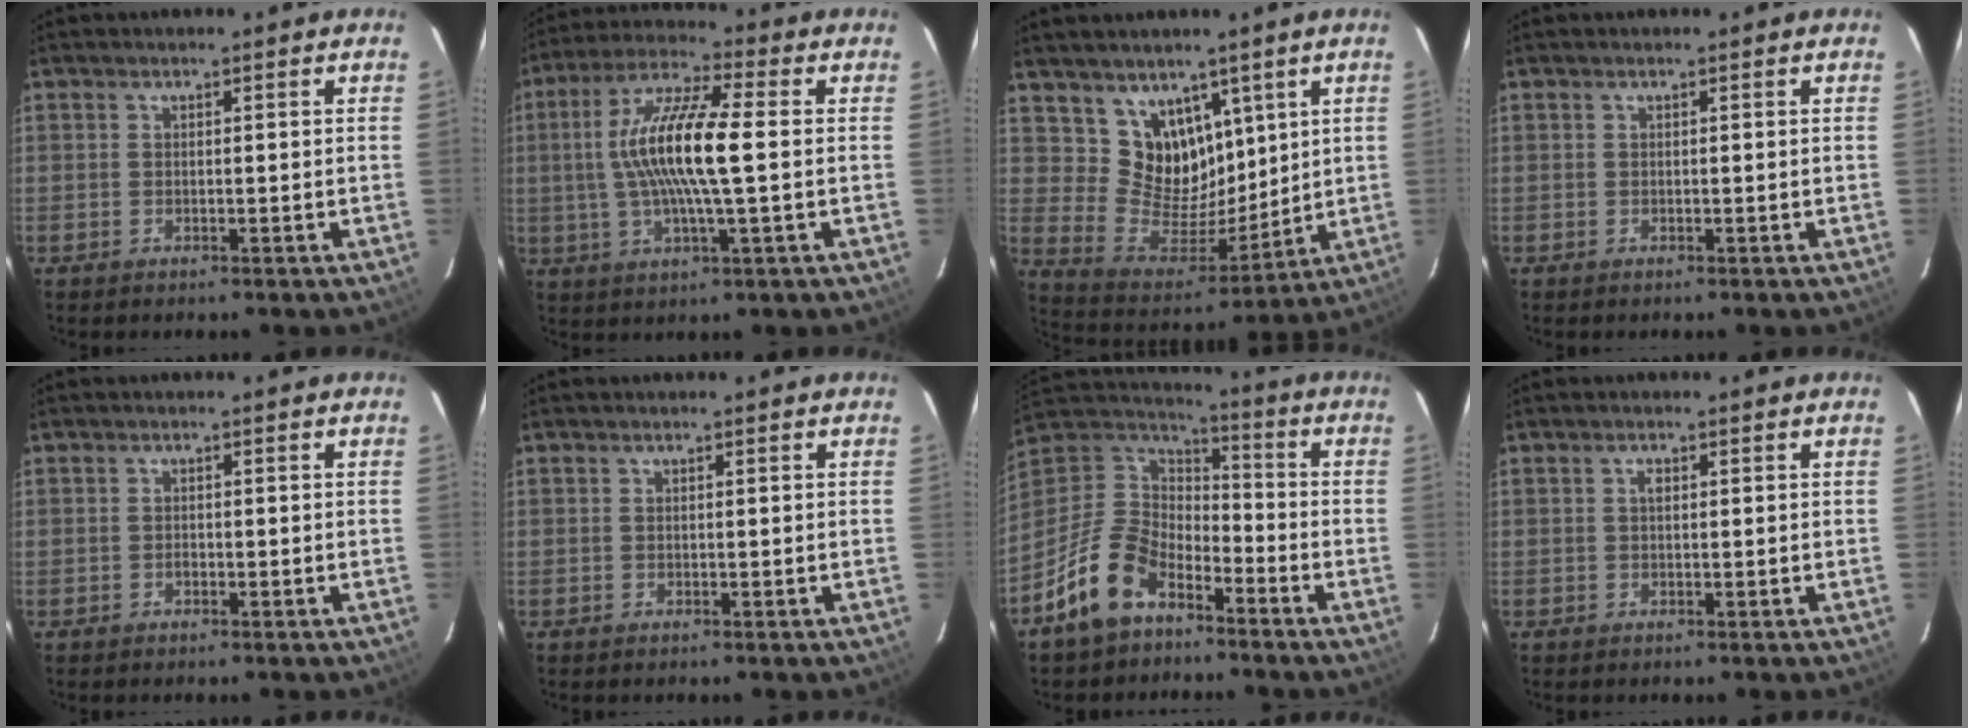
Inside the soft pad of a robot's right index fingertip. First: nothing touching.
{"total": 14.2, "force": [0.4, 2.1, 14.0], "torque": [-0.272, 0.011, -0.001]}
{"total": 12.2, "force": [7.1, 8.8, 4.5], "torque": [-0.080, -0.008, 0.149]}
{"total": 0.0}
{"total": 0.8, "force": [-0.4, 0.6, 0.3], "torque": [-0.006, 0.002, -0.007]}
{"total": 0.0}
{"total": 14.3, "force": [-8.8, 8.2, 7.8], "torque": [-0.182, 0.017, -0.163]}
{"total": 0.9, "force": [0.2, 0.6, 0.7], "torque": [-0.013, 0.004, 0.002]}